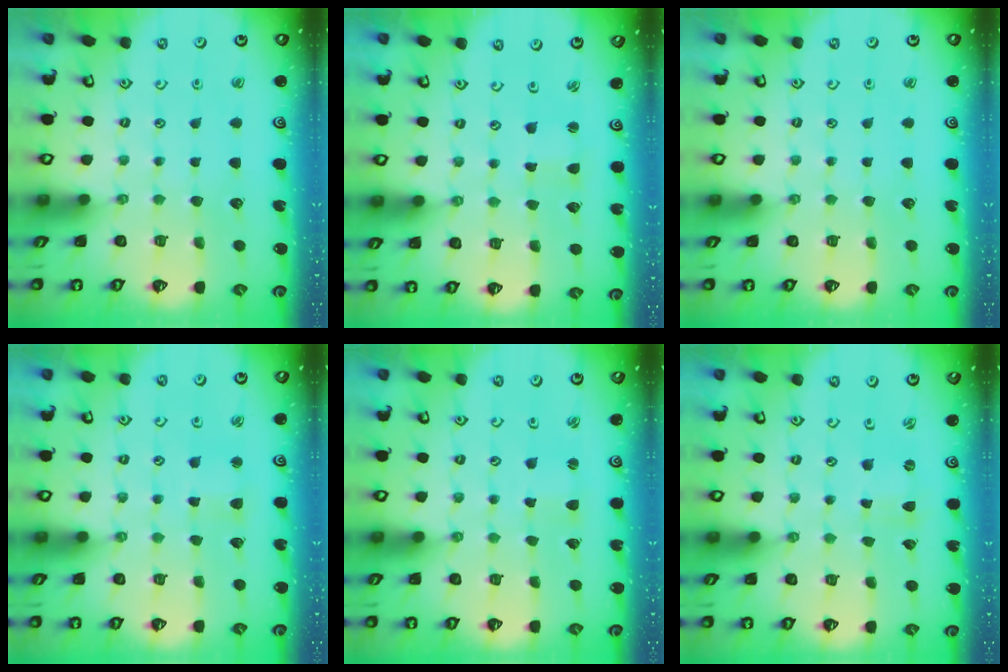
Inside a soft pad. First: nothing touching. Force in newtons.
{"total": 1.7, "press": 1.7, "slide": 0.1}
{"total": 0.0}
{"total": 2.8, "press": 2.8, "slide": 0.2}
{"total": 2.2, "press": 2.2, "slide": 0.2}
{"total": 0.0}